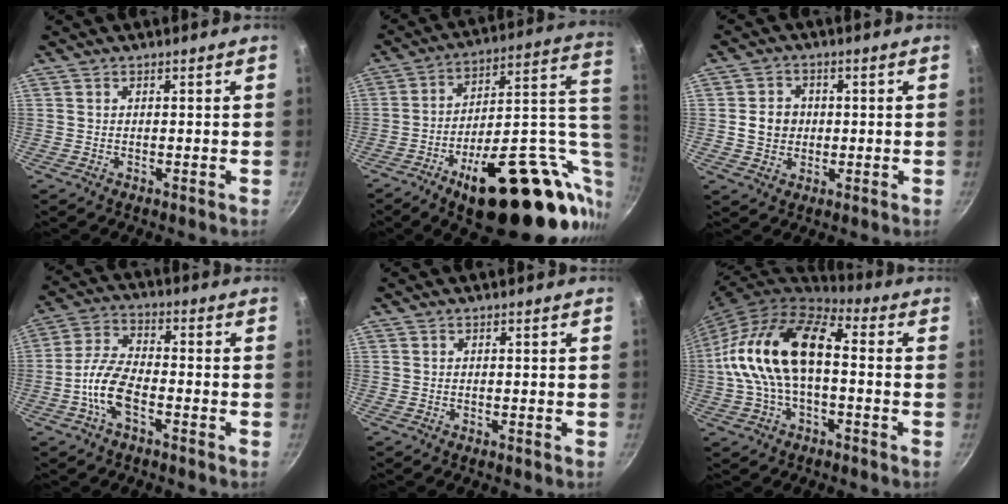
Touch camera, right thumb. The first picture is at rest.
{"total": 30.8, "force": [-6.0, 13.7, 26.9], "torque": [-0.336, 0.019, -0.072]}
{"total": 5.5, "force": [0.1, 4.9, 2.5], "torque": [-0.017, 0.008, -0.001]}
{"total": 8.9, "force": [-3.5, 4.1, 7.1], "torque": [-0.143, 0.031, -0.078]}
{"total": 0.0}
{"total": 18.5, "force": [-0.5, 10.2, 15.5], "torque": [-0.281, 0.041, -0.022]}